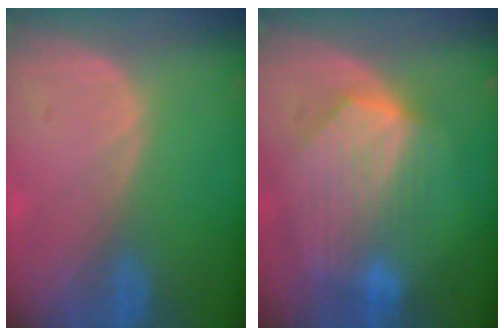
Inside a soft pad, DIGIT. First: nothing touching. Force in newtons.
{"total": 8.6, "press": 7.8, "slide": 3.5}